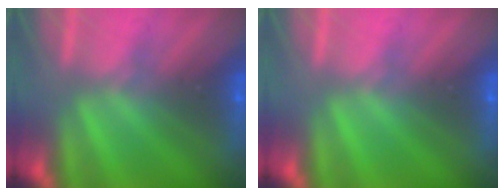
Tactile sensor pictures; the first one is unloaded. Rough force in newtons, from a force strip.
{"total": 0.0}